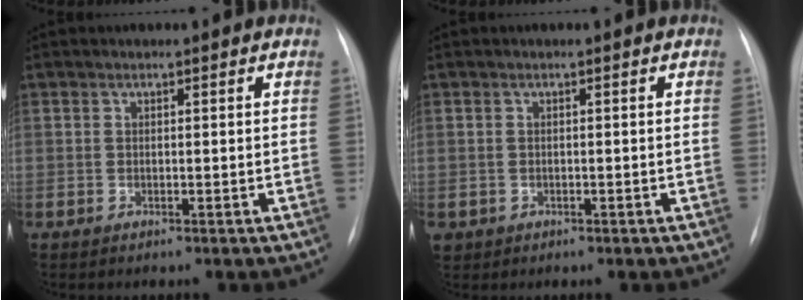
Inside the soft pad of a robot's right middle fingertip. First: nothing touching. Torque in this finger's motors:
{"motor_torque": [0.83, -1.01, 0.59, 0.10]}